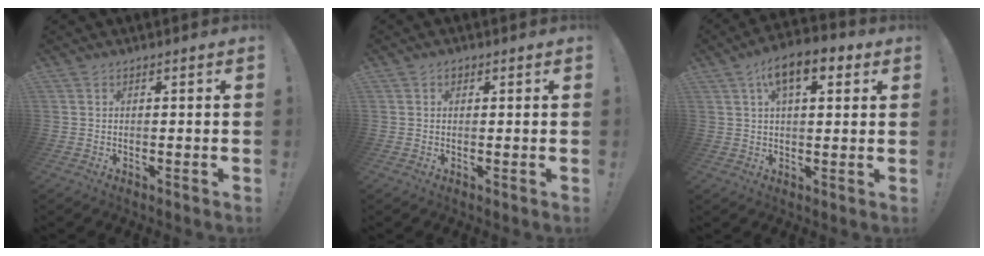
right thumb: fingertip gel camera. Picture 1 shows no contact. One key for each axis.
{"total": 1.2, "fx": 0.5, "fy": 0.9, "fz": 0.5, "tx": -0.003, "ty": 0.002, "tz": 0.007}
{"total": 9.6, "fx": 4.2, "fy": 4.4, "fz": 7.4, "tx": -0.107, "ty": -0.009, "tz": 0.071}